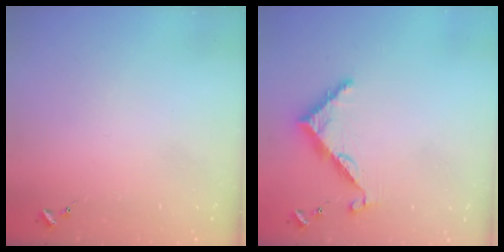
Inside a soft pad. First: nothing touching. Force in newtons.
{"total": 7.8, "press": 7.8, "slide": 0.1}